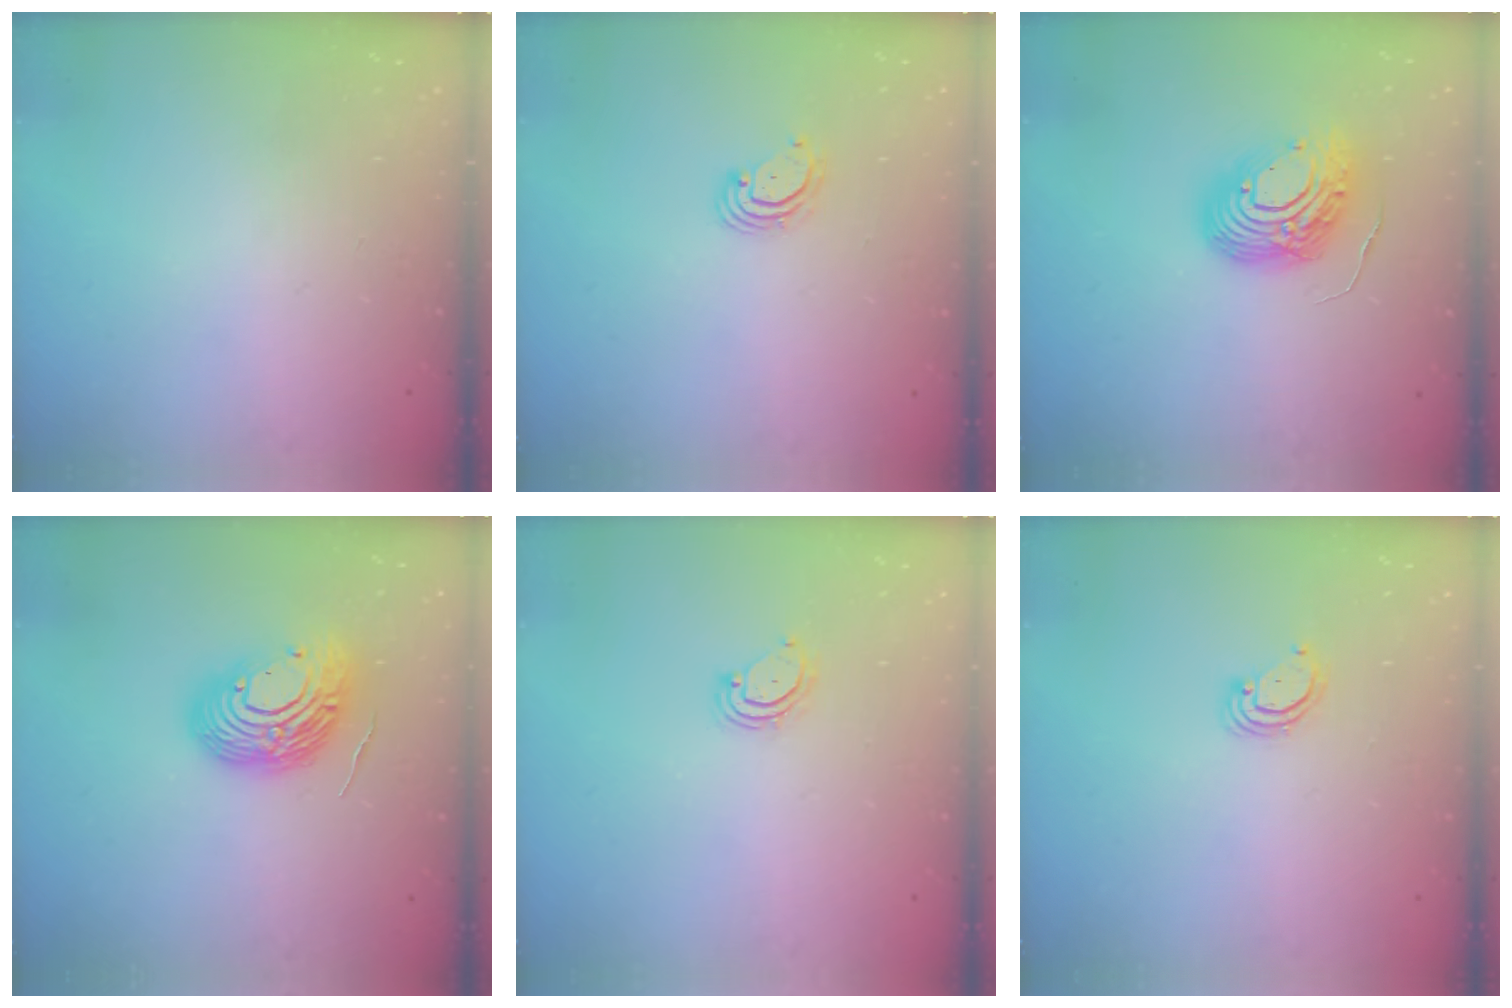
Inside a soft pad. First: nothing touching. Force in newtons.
{"total": 3.0, "press": 3.0, "slide": 0.2}
{"total": 15.0, "press": 14.9, "slide": 1.9}
{"total": 13.7, "press": 13.6, "slide": 1.8}
{"total": 3.4, "press": 3.3, "slide": 0.7}
{"total": 3.1, "press": 3.0, "slide": 0.3}